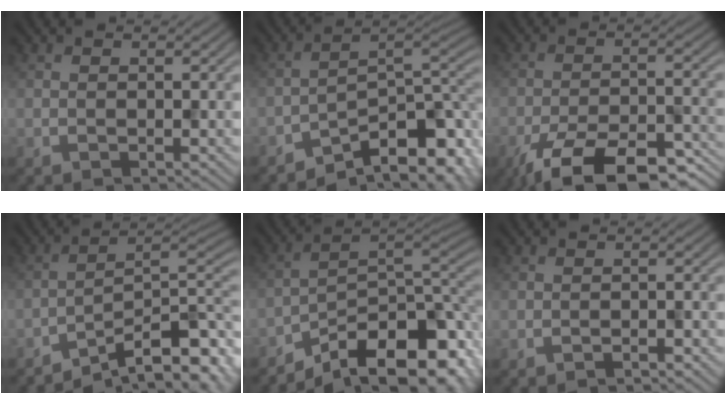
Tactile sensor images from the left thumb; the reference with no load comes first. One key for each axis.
{"total": 11.0, "fx": -6.9, "fy": 4.1, "fz": 7.6, "tx": -0.105, "ty": -0.012, "tz": -0.115}
{"total": 12.4, "fx": -8.9, "fy": 3.9, "fz": 7.8, "tx": -0.132, "ty": -0.012, "tz": -0.146}
{"total": 12.6, "fx": -8.6, "fy": 3.1, "fz": 8.7, "tx": -0.129, "ty": -0.003, "tz": -0.137}
{"total": 13.7, "fx": -8.8, "fy": 5.0, "fz": 9.3, "tx": -0.149, "ty": -0.012, "tz": -0.144}
{"total": 1.1, "fx": -1.0, "fy": 0.1, "fz": 0.5, "tx": -0.003, "ty": 0.002, "tz": -0.018}